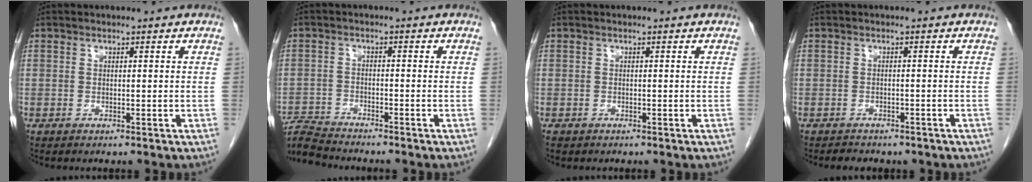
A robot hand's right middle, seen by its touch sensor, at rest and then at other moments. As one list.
[{"total": 6.2, "force": [-6.2, -0.1, 0.5], "torque": [-0.007, -0.005, -0.112]}, {"total": 1.6, "force": [-1.1, 1.1, 0.5], "torque": [-0.012, -0.001, -0.016]}, {"total": 4.2, "force": [-3.4, 2.0, 1.3], "torque": [-0.023, 0.000, -0.032]}]